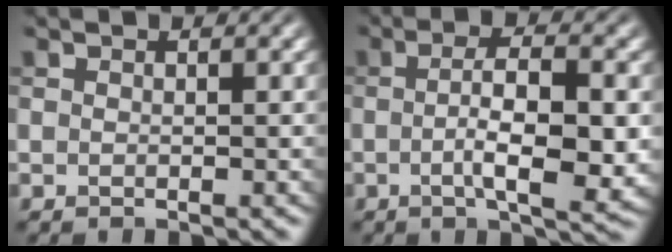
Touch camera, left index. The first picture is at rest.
{"total": 7.1, "force": [-0.7, 2.0, 6.8], "torque": [-0.109, -0.007, -0.007]}